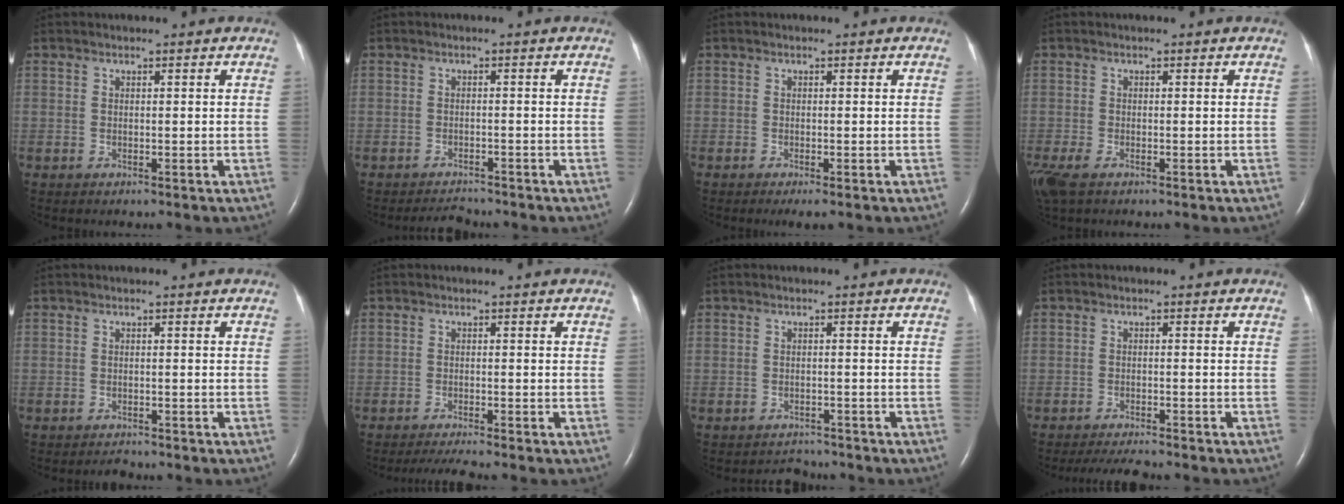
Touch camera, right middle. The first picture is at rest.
{"total": 2.4, "force": [-2.4, 0.2, 0.0], "torque": [-0.006, -0.012, -0.036]}
{"total": 1.4, "force": [-0.9, 0.1, 1.1], "torque": [-0.020, -0.006, -0.014]}
{"total": 5.3, "force": [-3.3, 2.2, 3.4], "torque": [-0.086, -0.017, -0.059]}
{"total": 1.1, "force": [-1.1, 0.2, 0.1], "torque": [-0.007, -0.005, -0.014]}
{"total": 3.6, "force": [-3.2, -0.7, 1.5], "torque": [-0.032, -0.014, -0.055]}
{"total": 2.6, "force": [-2.5, 0.7, -0.6], "torque": [0.001, -0.003, -0.036]}
{"total": 5.6, "force": [-5.2, 0.4, 2.2], "torque": [-0.036, -0.016, -0.081]}